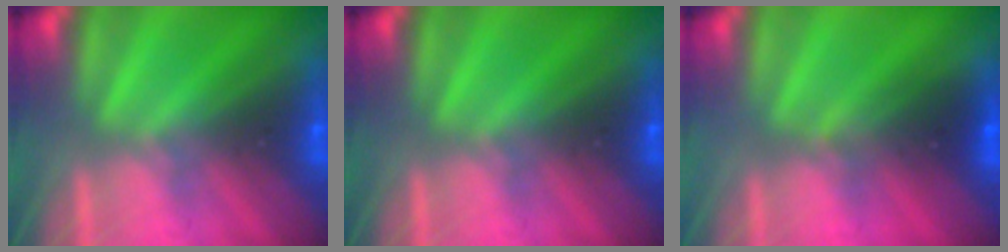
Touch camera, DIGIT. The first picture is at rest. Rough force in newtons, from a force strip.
{"total": 0.0}
{"total": 2.8}